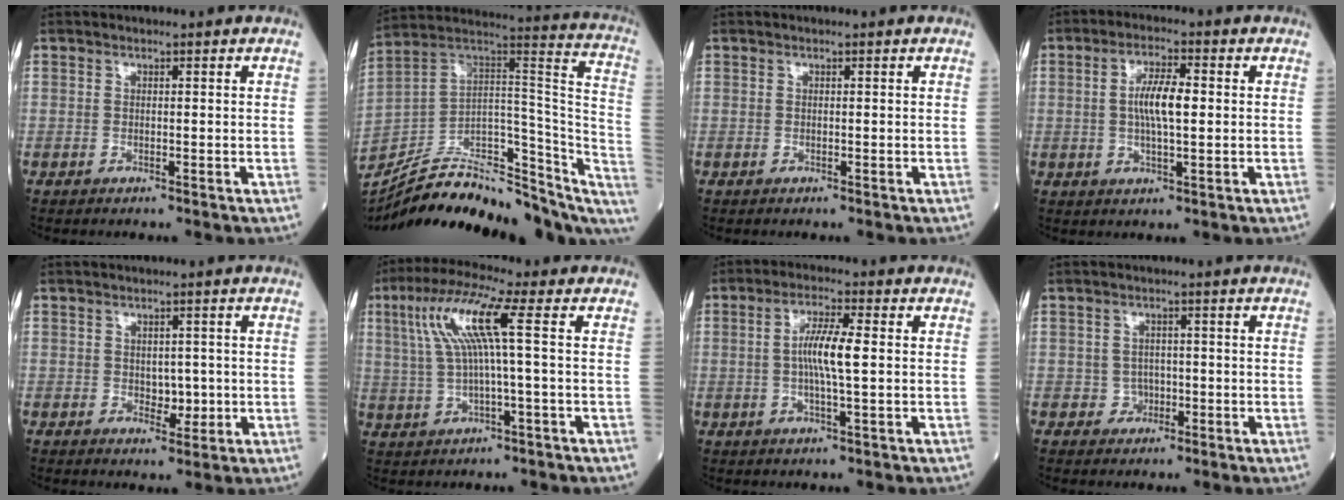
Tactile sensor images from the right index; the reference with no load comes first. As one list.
[{"total": 27.3, "force": [-21.8, 8.2, 14.3], "torque": [-0.194, 0.030, -0.329]}, {"total": 0.0}, {"total": 6.3, "force": [0.4, 1.4, 6.2], "torque": [-0.119, 0.008, 0.007]}, {"total": 2.7, "force": [-0.1, 1.8, 2.0], "torque": [-0.019, -0.001, 0.004]}, {"total": 9.4, "force": [2.2, -0.1, 9.1], "torque": [-0.189, 0.024, 0.044]}, {"total": 6.3, "force": [0.2, 0.4, 6.3], "torque": [-0.122, 0.001, 0.000]}, {"total": 1.7, "force": [-0.6, 1.6, 0.3], "torque": [0.002, 0.007, -0.008]}]